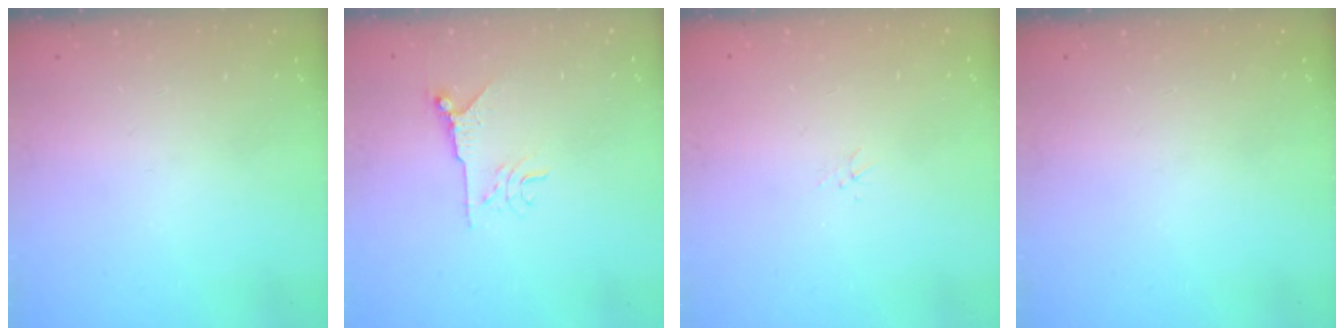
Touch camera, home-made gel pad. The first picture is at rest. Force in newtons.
{"total": 7.3, "press": 7.3, "slide": 0.6}
{"total": 1.5, "press": 1.5, "slide": 0.2}
{"total": 0.0}